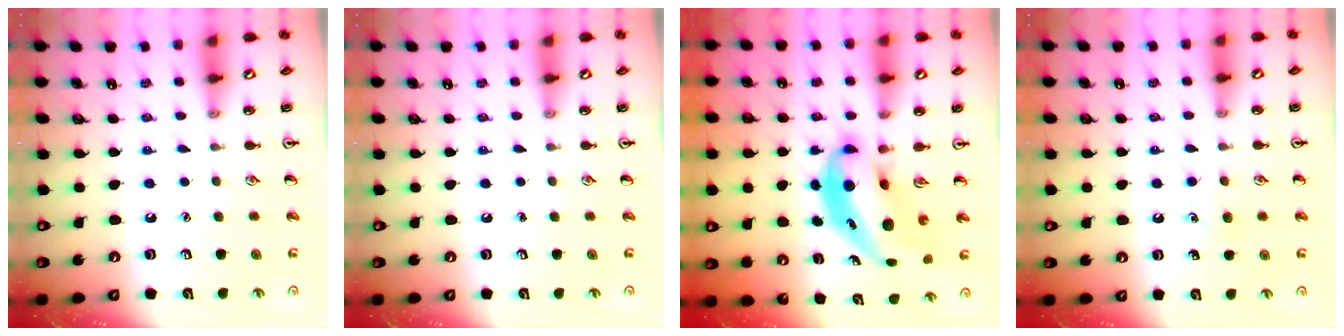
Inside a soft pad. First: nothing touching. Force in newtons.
{"total": 0.0}
{"total": 6.6, "press": 6.4, "slide": 1.6}
{"total": 4.3, "press": 4.1, "slide": 1.4}